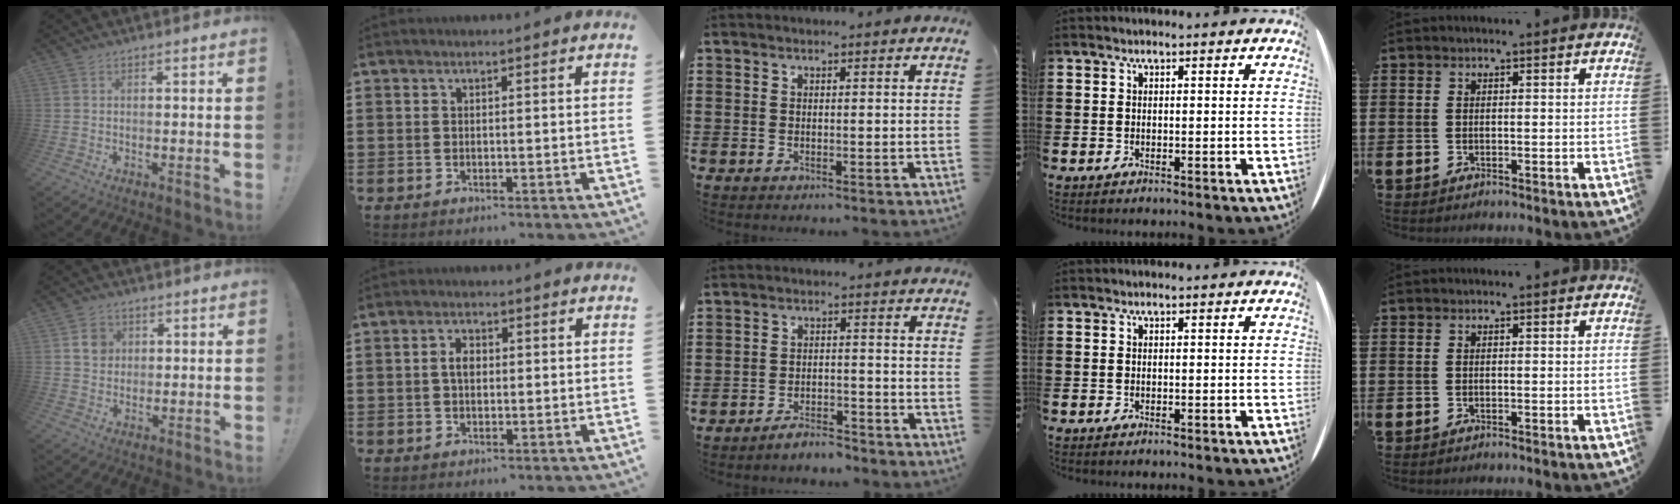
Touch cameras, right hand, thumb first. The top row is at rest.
{"thumb": {"total": 5.5, "force": [1.9, 5.0, 1.5], "torque": [-0.002, -0.008, 0.033]}, "index": {"total": 2.7, "force": [0.2, 1.5, 2.2], "torque": [-0.043, 0.008, 0.001]}, "middle": {"total": 3.6, "force": [-3.6, 0.5, 0.4], "torque": [-0.009, 0.006, -0.072]}}